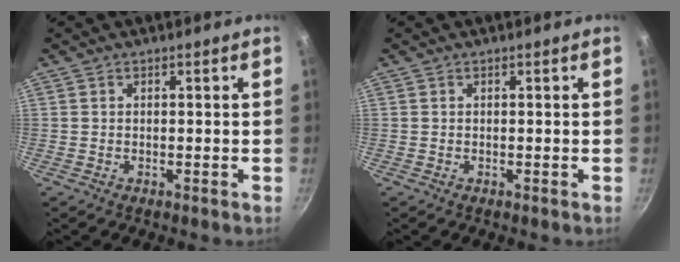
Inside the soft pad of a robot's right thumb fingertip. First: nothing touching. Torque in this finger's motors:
{"motor_torque": [0.00, 0.00, 0.00, 0.00, 0.03]}